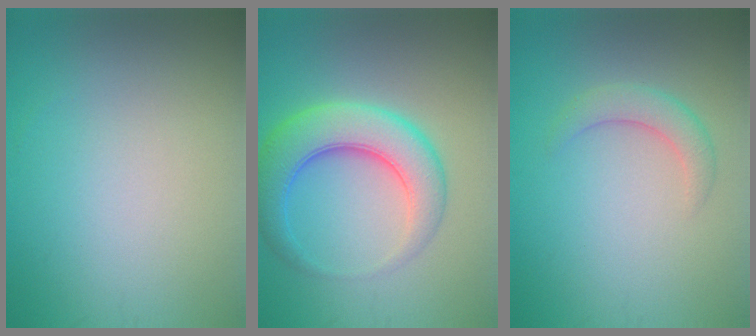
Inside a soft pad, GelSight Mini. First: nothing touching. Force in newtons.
{"total": 6.6, "press": 6.6, "slide": 0.2}
{"total": 2.4, "press": 2.4, "slide": 0.2}